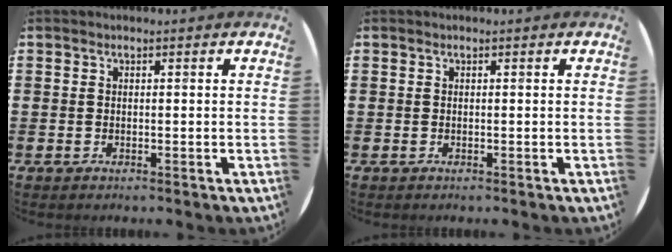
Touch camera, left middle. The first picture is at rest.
{"total": 0.0}